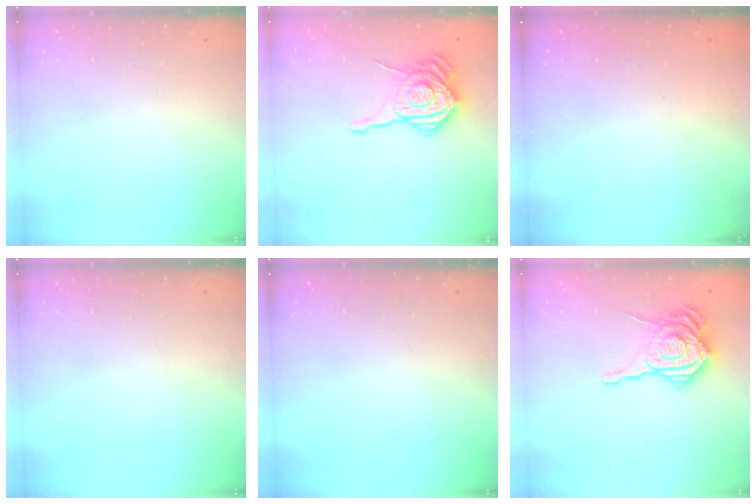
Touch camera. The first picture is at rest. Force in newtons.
{"total": 16.7, "press": 16.6, "slide": 1.2}
{"total": 2.5, "press": 2.4, "slide": 0.8}
{"total": 0.0}
{"total": 0.0}
{"total": 16.7, "press": 16.6, "slide": 1.2}